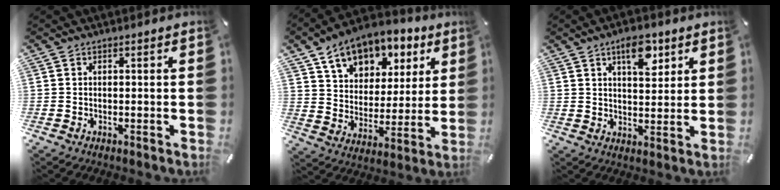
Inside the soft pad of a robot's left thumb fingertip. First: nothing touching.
{"total": 12.7, "force": [8.5, 8.3, 4.4], "torque": [-0.083, -0.047, 0.157]}
{"total": 8.5, "force": [4.7, 4.1, 5.8], "torque": [-0.076, -0.017, 0.075]}